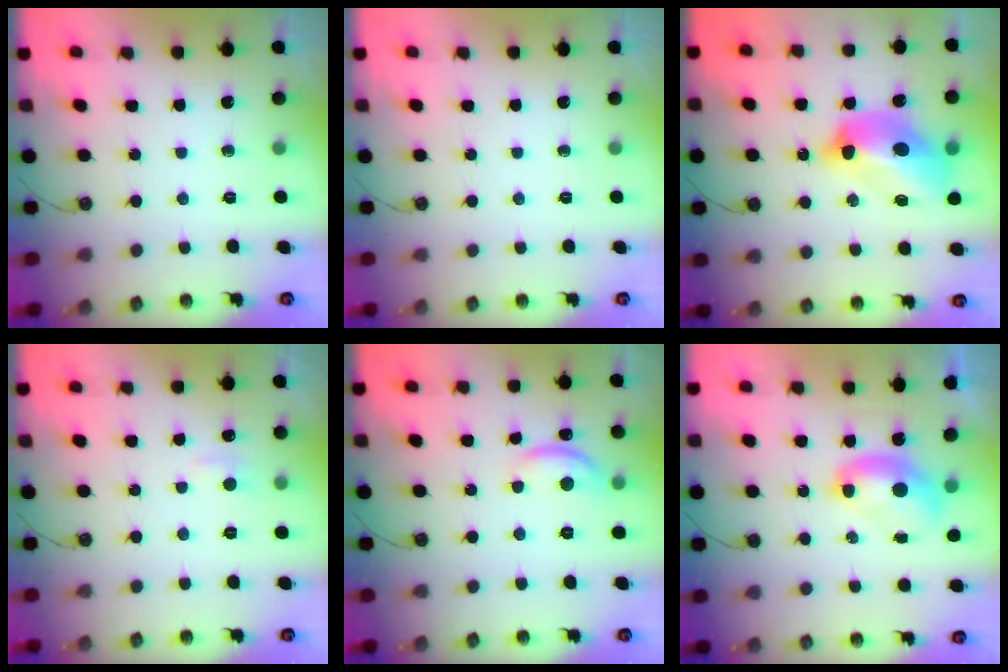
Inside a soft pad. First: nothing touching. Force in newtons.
{"total": 0.0}
{"total": 12.6, "press": 12.5, "slide": 1.5}
{"total": 1.9, "press": 1.7, "slide": 0.7}
{"total": 3.3, "press": 3.2, "slide": 0.8}
{"total": 2.5, "press": 2.5, "slide": 0.1}